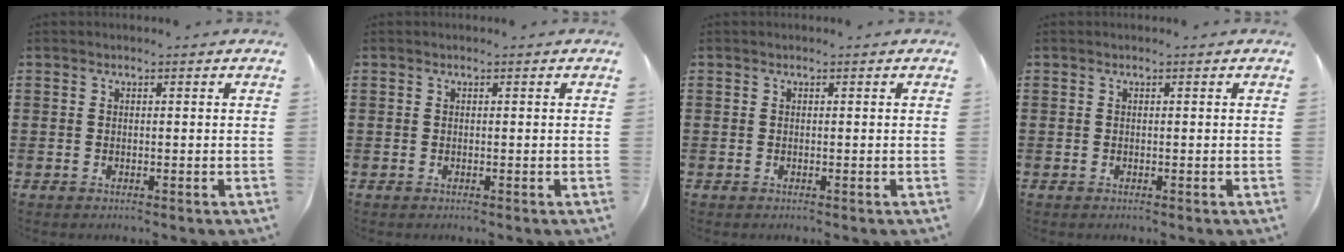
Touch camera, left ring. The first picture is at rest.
{"total": 0.0}
{"total": 0.0}
{"total": 0.0}